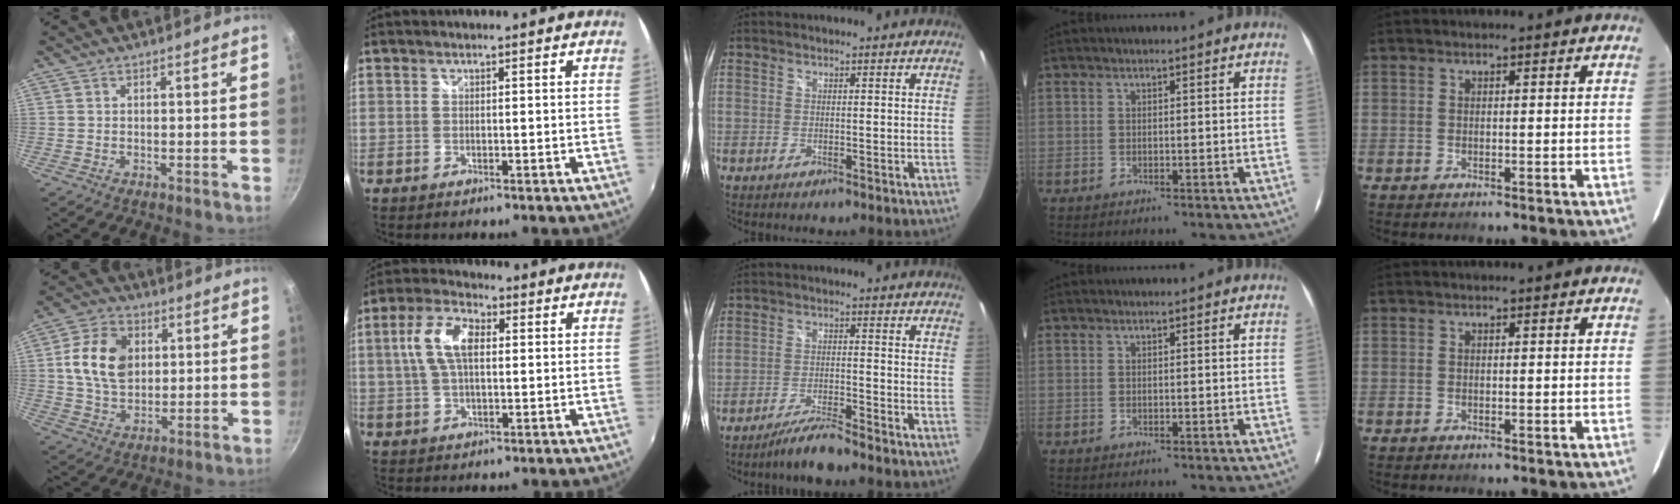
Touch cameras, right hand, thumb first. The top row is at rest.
{"thumb": {"total": 12.3, "force": [2.4, 8.8, 8.3], "torque": [-0.132, 0.001, 0.039]}, "index": {"total": 8.9, "force": [1.5, 4.5, 7.5], "torque": [-0.151, 0.020, 0.029]}, "middle": {"total": 5.3, "force": [-4.9, -0.5, 2.2], "torque": [-0.062, -0.005, -0.090]}}